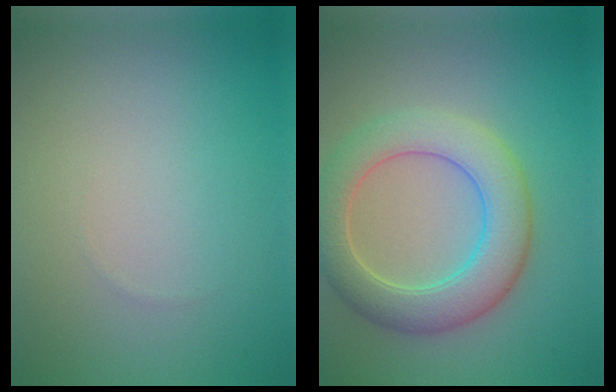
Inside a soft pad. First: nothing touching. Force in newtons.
{"total": 6.4, "press": 6.4, "slide": 0.6}